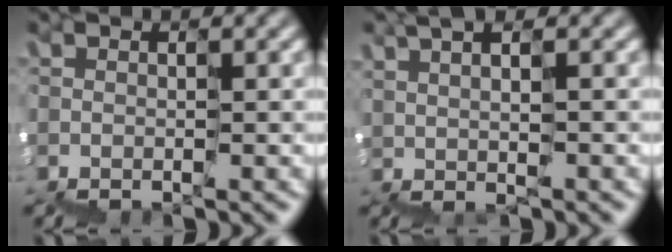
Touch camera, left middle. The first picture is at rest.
{"total": 2.6, "force": [1.7, -0.8, 1.8], "torque": [-0.023, 0.001, 0.041]}